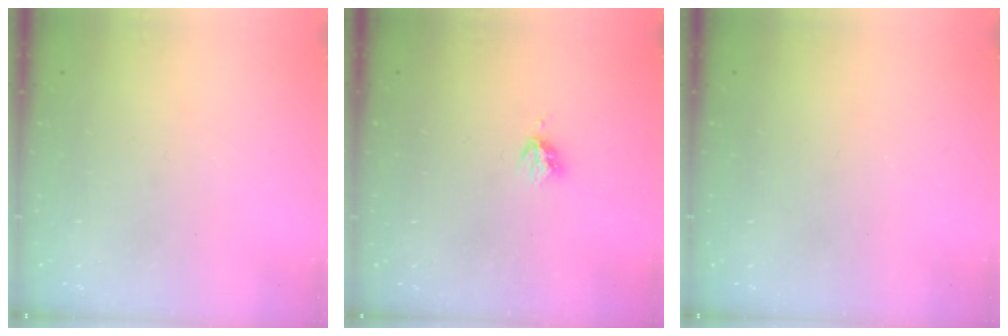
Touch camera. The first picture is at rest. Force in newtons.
{"total": 3.0, "press": 3.0, "slide": 0.4}
{"total": 0.0}